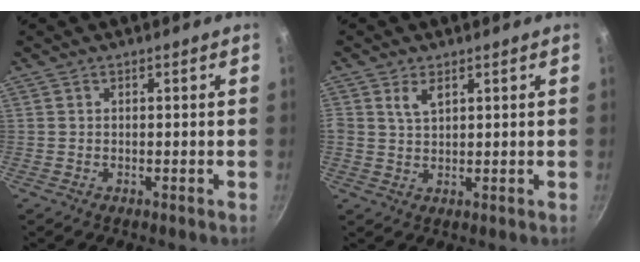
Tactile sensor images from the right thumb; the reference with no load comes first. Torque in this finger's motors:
{"motor_torque": [-0.04, 0.08, 0.41, 0.25, 0.05]}